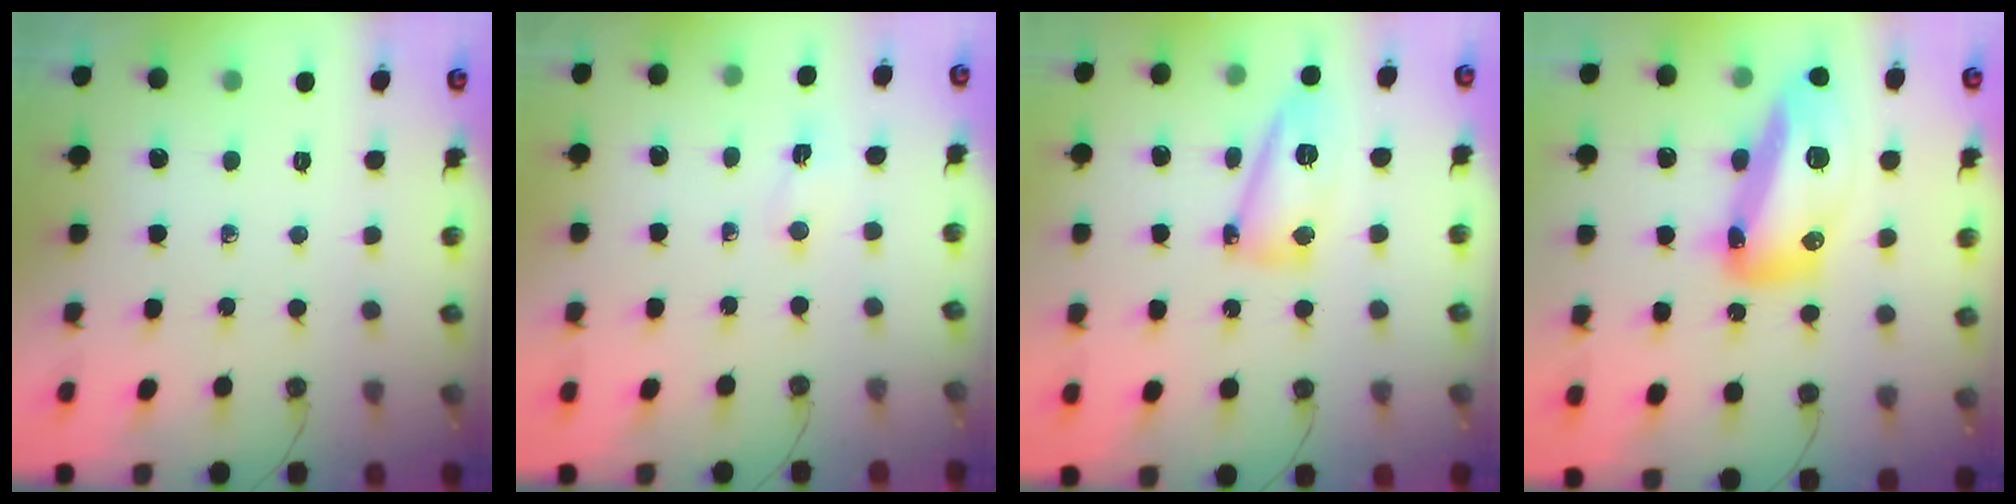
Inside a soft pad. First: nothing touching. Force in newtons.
{"total": 4.0, "press": 1.2, "slide": 3.8}
{"total": 12.9, "press": 11.9, "slide": 4.9}
{"total": 18.3, "press": 18.2, "slide": 1.6}